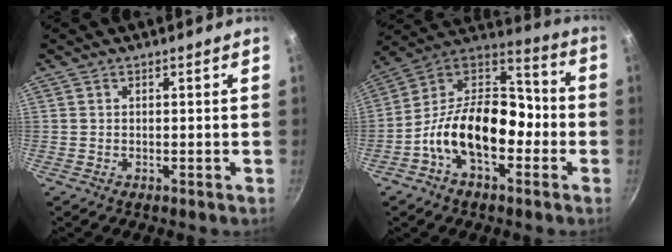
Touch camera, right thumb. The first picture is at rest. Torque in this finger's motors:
{"motor_torque": [1.66, 3.35, 1.54, -1.23, 0.19]}